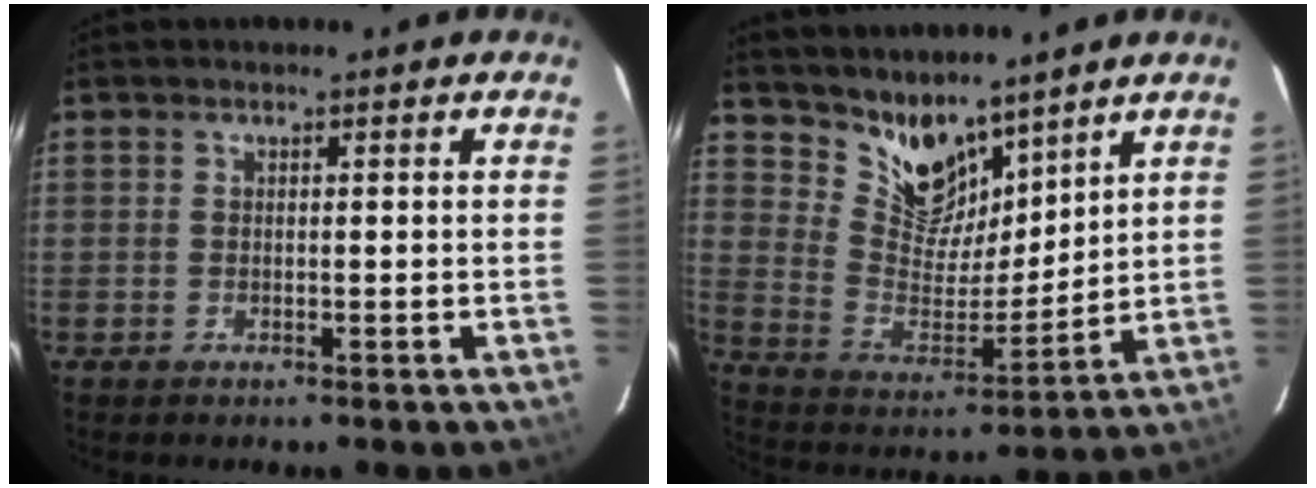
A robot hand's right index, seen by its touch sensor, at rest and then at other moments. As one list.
[{"total": 11.2, "force": [9.2, 5.2, 3.8], "torque": [-0.070, -0.005, 0.183]}]